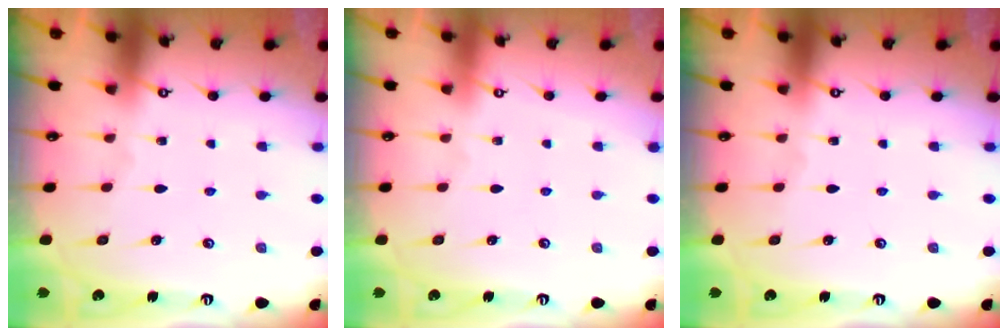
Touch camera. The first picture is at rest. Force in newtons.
{"total": 3.9, "press": 3.9, "slide": 0.1}
{"total": 0.0}